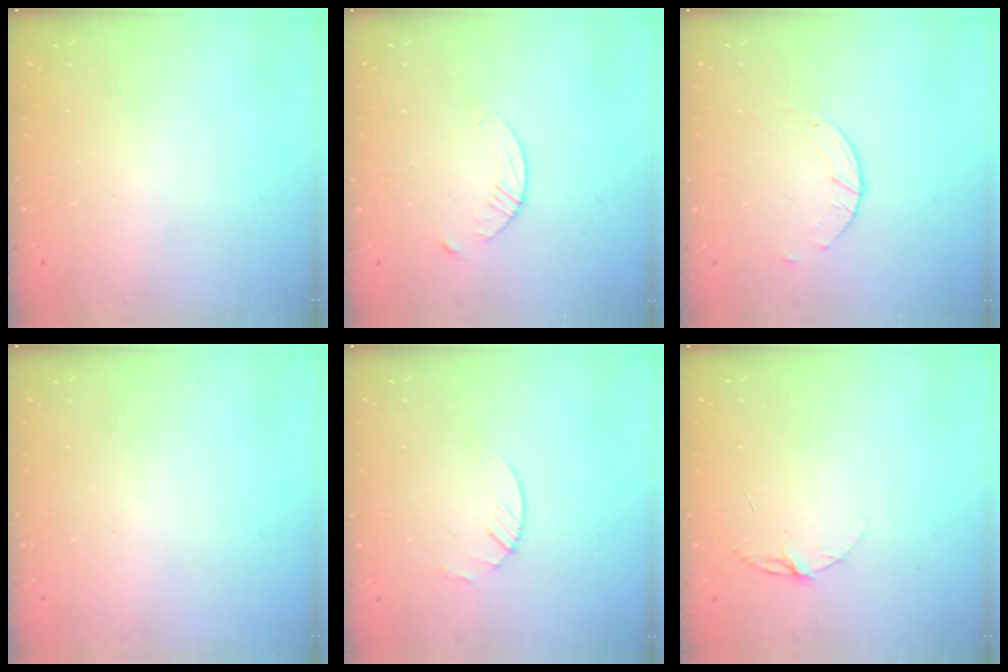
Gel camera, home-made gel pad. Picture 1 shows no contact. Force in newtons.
{"total": 3.1, "press": 3.1, "slide": 0.4}
{"total": 2.0, "press": 2.0, "slide": 0.3}
{"total": 0.0}
{"total": 3.0, "press": 3.0, "slide": 0.3}
{"total": 4.1, "press": 4.1, "slide": 0.3}